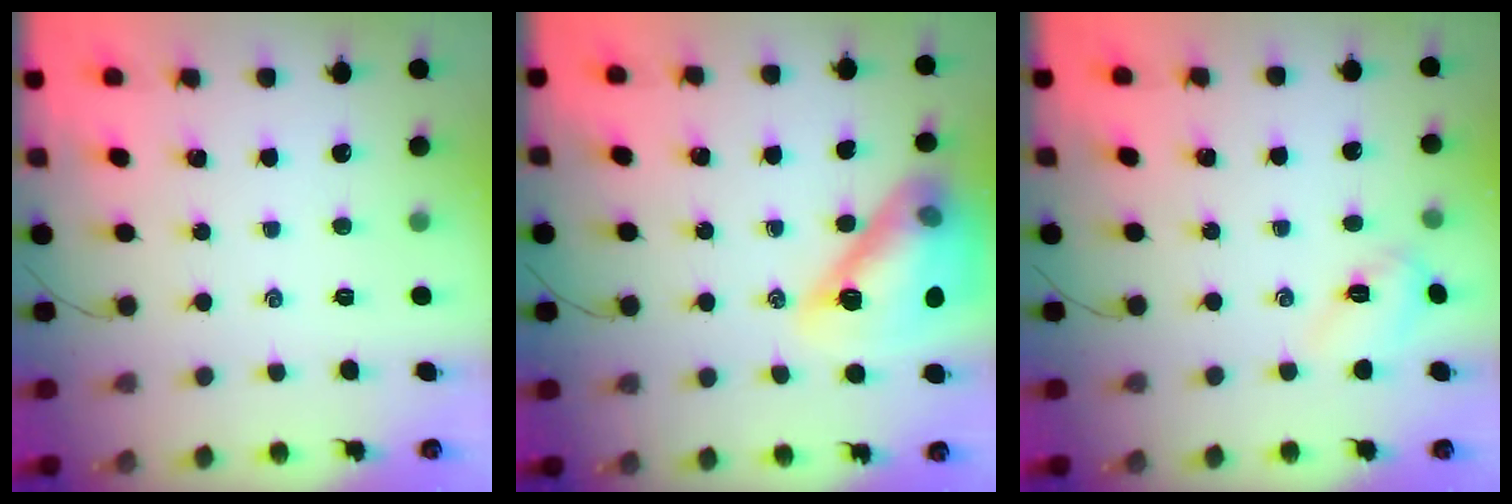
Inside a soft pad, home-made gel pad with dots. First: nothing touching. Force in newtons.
{"total": 18.1, "press": 18.0, "slide": 1.5}
{"total": 4.0, "press": 3.9, "slide": 1.0}